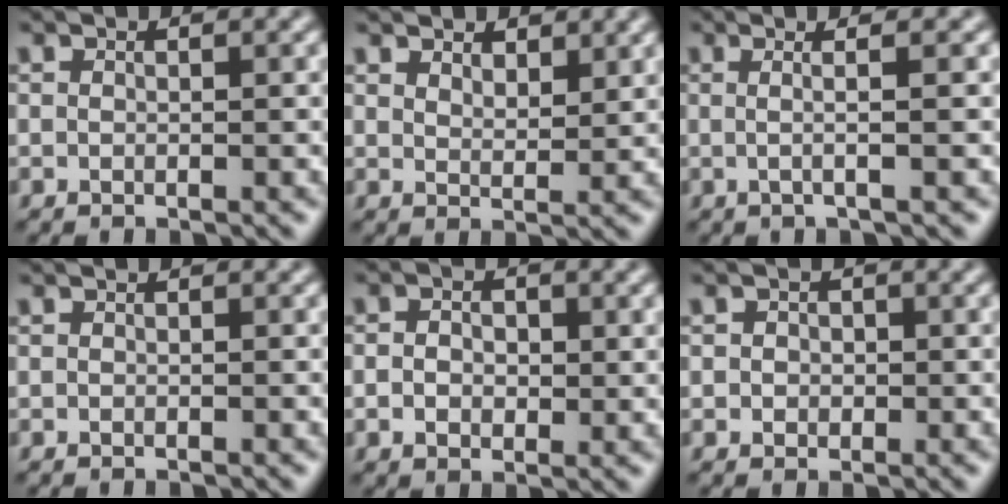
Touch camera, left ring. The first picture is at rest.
{"total": 2.8, "force": [2.4, 1.0, 1.1], "torque": [-0.022, 0.000, 0.040]}
{"total": 3.1, "force": [0.6, 0.9, 2.9], "torque": [-0.041, 0.002, -0.018]}
{"total": 0.0}
{"total": 2.5, "force": [0.2, 1.8, 1.8], "torque": [-0.035, 0.002, -0.002]}
{"total": 1.6, "force": [0.4, 1.3, 0.6], "torque": [0.000, 0.006, -0.003]}